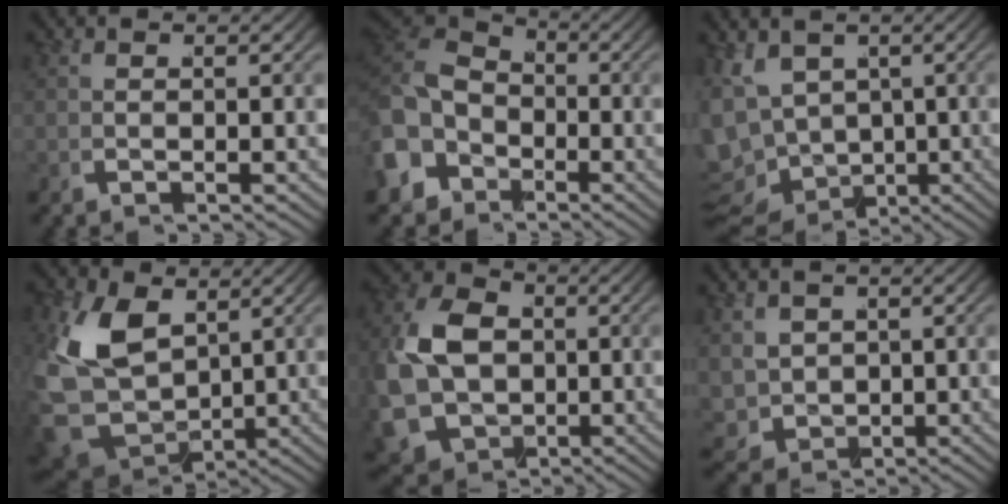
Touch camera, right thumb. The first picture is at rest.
{"total": 8.2, "force": [-0.3, 6.9, 4.5], "torque": [-0.114, -0.022, -0.004]}
{"total": 10.5, "force": [-1.6, 8.9, 5.3], "torque": [-0.131, -0.044, -0.017]}
{"total": 11.2, "force": [0.6, 8.3, 7.5], "torque": [-0.213, -0.049, 0.027]}
{"total": 13.8, "force": [-2.4, 11.5, 7.2], "torque": [-0.203, -0.063, -0.020]}
{"total": 4.6, "force": [-0.2, 3.9, 2.3], "torque": [-0.071, -0.042, 0.016]}